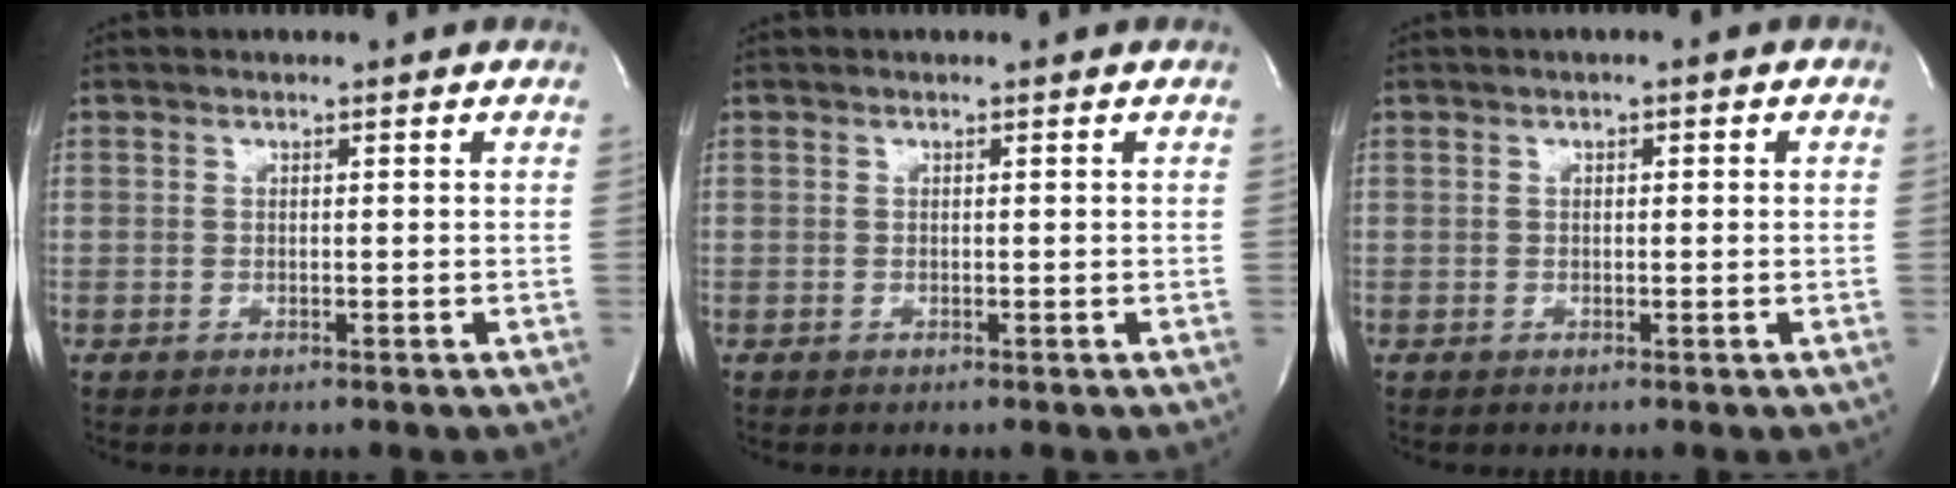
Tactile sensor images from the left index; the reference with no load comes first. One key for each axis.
{"total": 0.0}
{"total": 1.3, "fx": 0.4, "fy": 0.6, "fz": 1.1, "tx": -0.019, "ty": 0.009, "tz": 0.004}